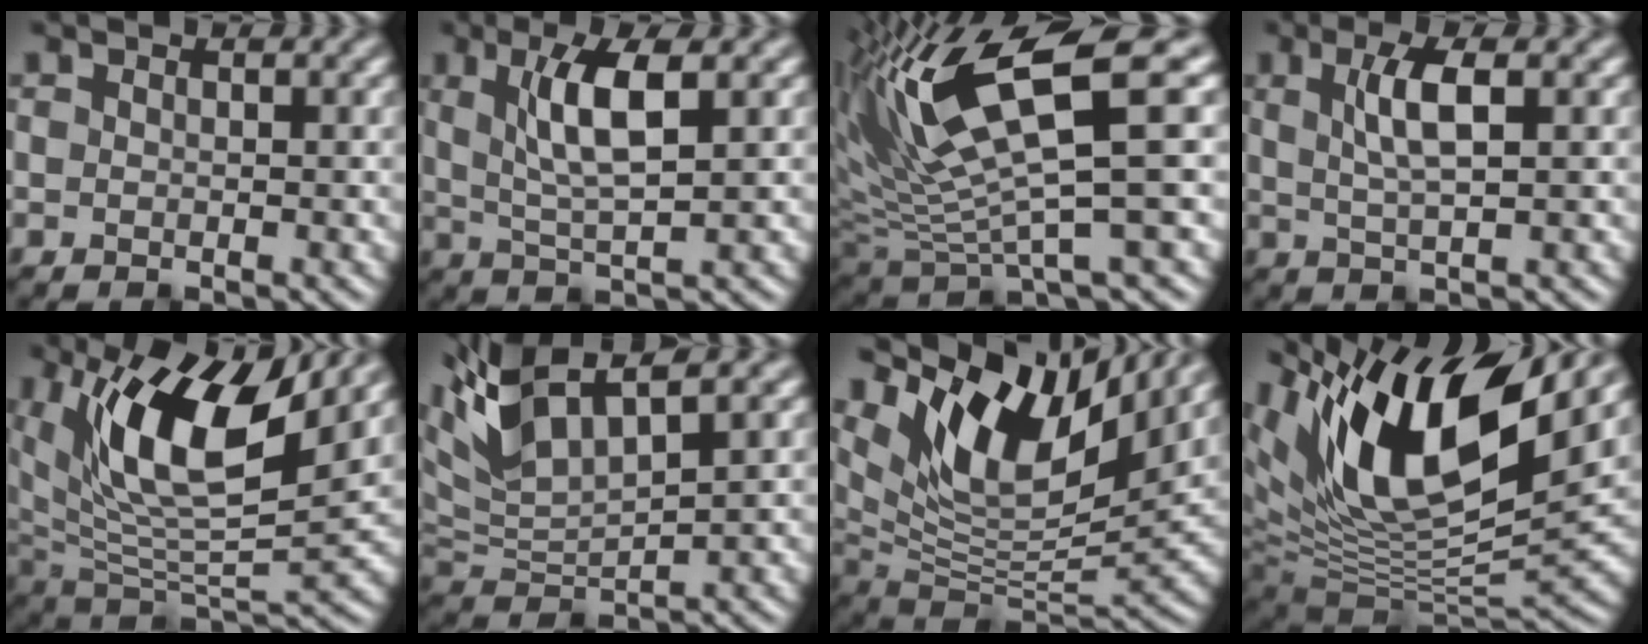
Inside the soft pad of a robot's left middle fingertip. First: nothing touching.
{"total": 5.4, "force": [1.6, 1.3, 5.0], "torque": [-0.094, 0.001, 0.033]}
{"total": 11.0, "force": [4.6, 2.5, 9.6], "torque": [-0.180, 0.008, 0.085]}
{"total": 3.8, "force": [1.1, 0.9, 3.5], "torque": [-0.066, 0.003, 0.021]}
{"total": 12.1, "force": [5.7, 4.7, 9.5], "torque": [-0.182, 0.005, 0.106]}
{"total": 7.4, "force": [4.7, 2.1, 5.3], "torque": [-0.124, 0.021, 0.091]}
{"total": 12.2, "force": [7.0, 4.8, 8.8], "torque": [-0.159, 0.005, 0.127]}
{"total": 13.9, "force": [7.1, 5.5, 10.6], "torque": [-0.194, 0.008, 0.135]}